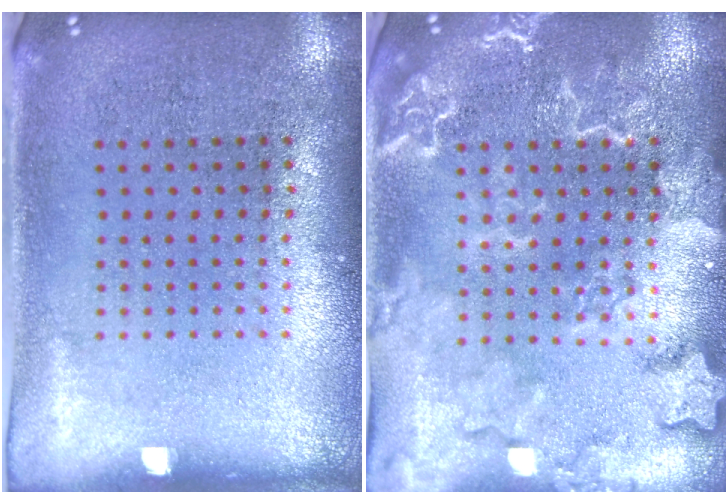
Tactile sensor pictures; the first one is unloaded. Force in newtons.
{"total": 2.6, "press": 2.6, "slide": 0.3}